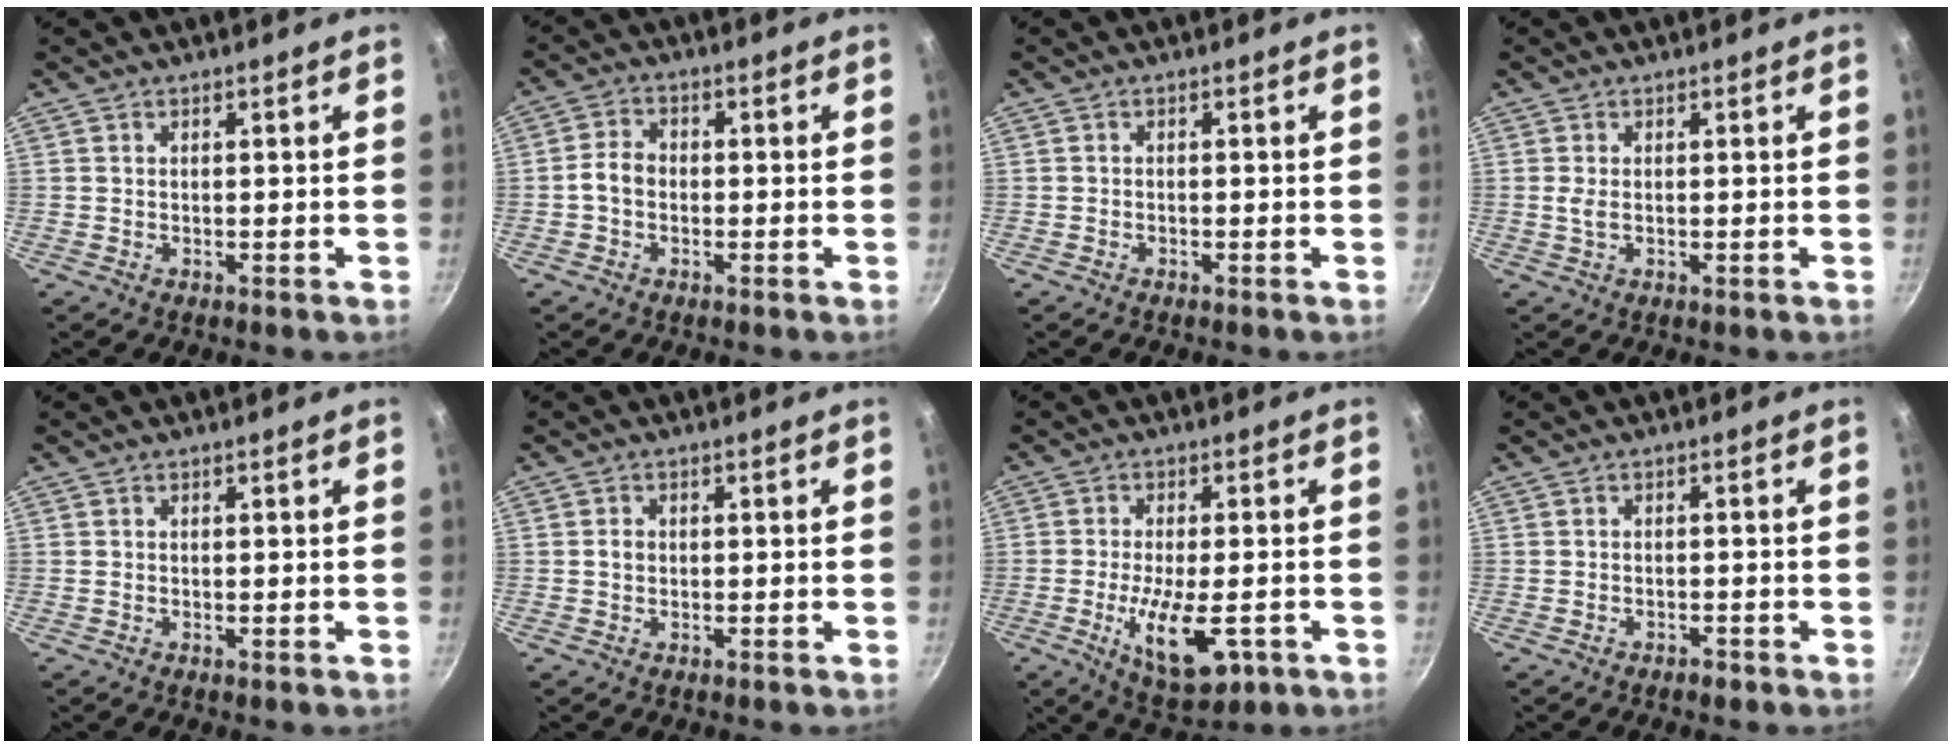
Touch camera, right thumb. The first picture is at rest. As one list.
[{"total": 4.2, "force": [-0.9, 3.0, 2.7], "torque": [-0.048, 0.016, -0.023]}, {"total": 0.0}, {"total": 1.6, "force": [0.0, 0.7, 1.5], "torque": [-0.043, -0.003, 0.002]}, {"total": 0.0}, {"total": 1.5, "force": [-0.1, 1.2, 0.8], "torque": [-0.011, 0.004, -0.003]}, {"total": 11.2, "force": [-3.6, 4.4, 9.6], "torque": [-0.162, -0.008, -0.049]}, {"total": 1.4, "force": [-1.1, 0.6, 0.7], "torque": [-0.014, 0.006, -0.019]}]